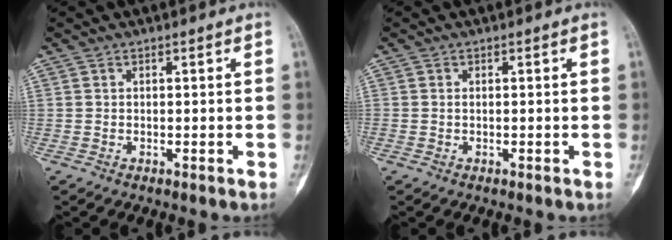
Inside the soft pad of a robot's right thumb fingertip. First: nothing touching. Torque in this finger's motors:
{"motor_torque": [-0.44, -0.44, -0.04, 0.31, -0.07]}